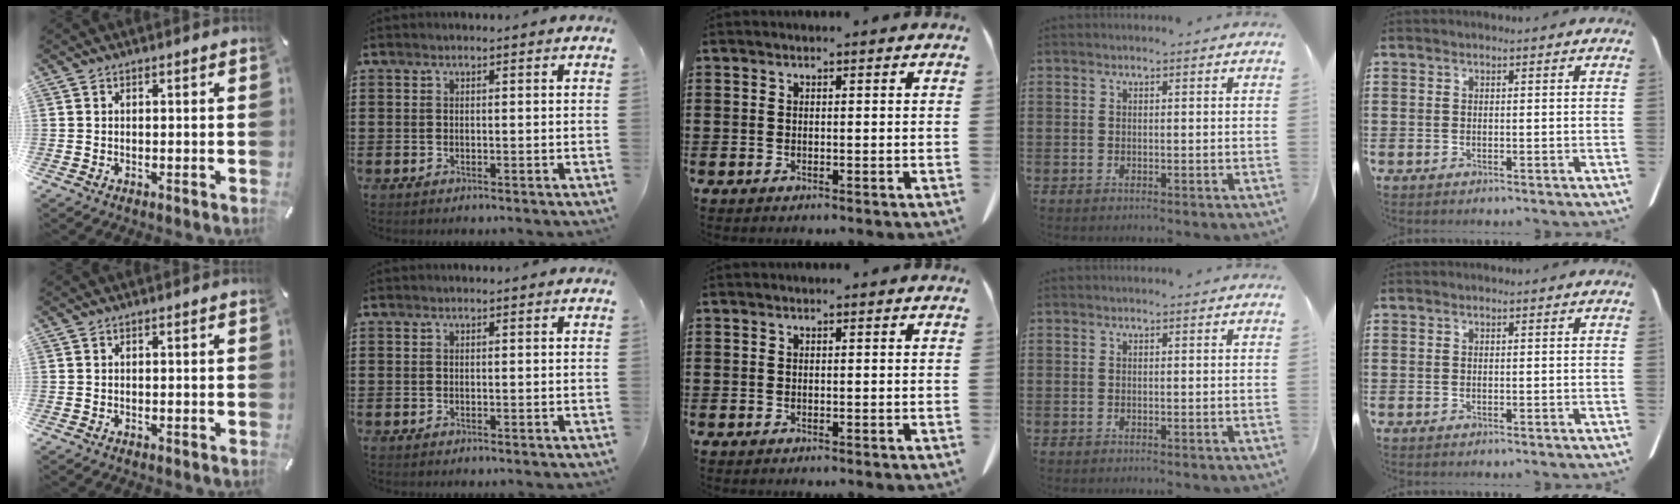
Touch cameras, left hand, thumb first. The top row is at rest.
{}